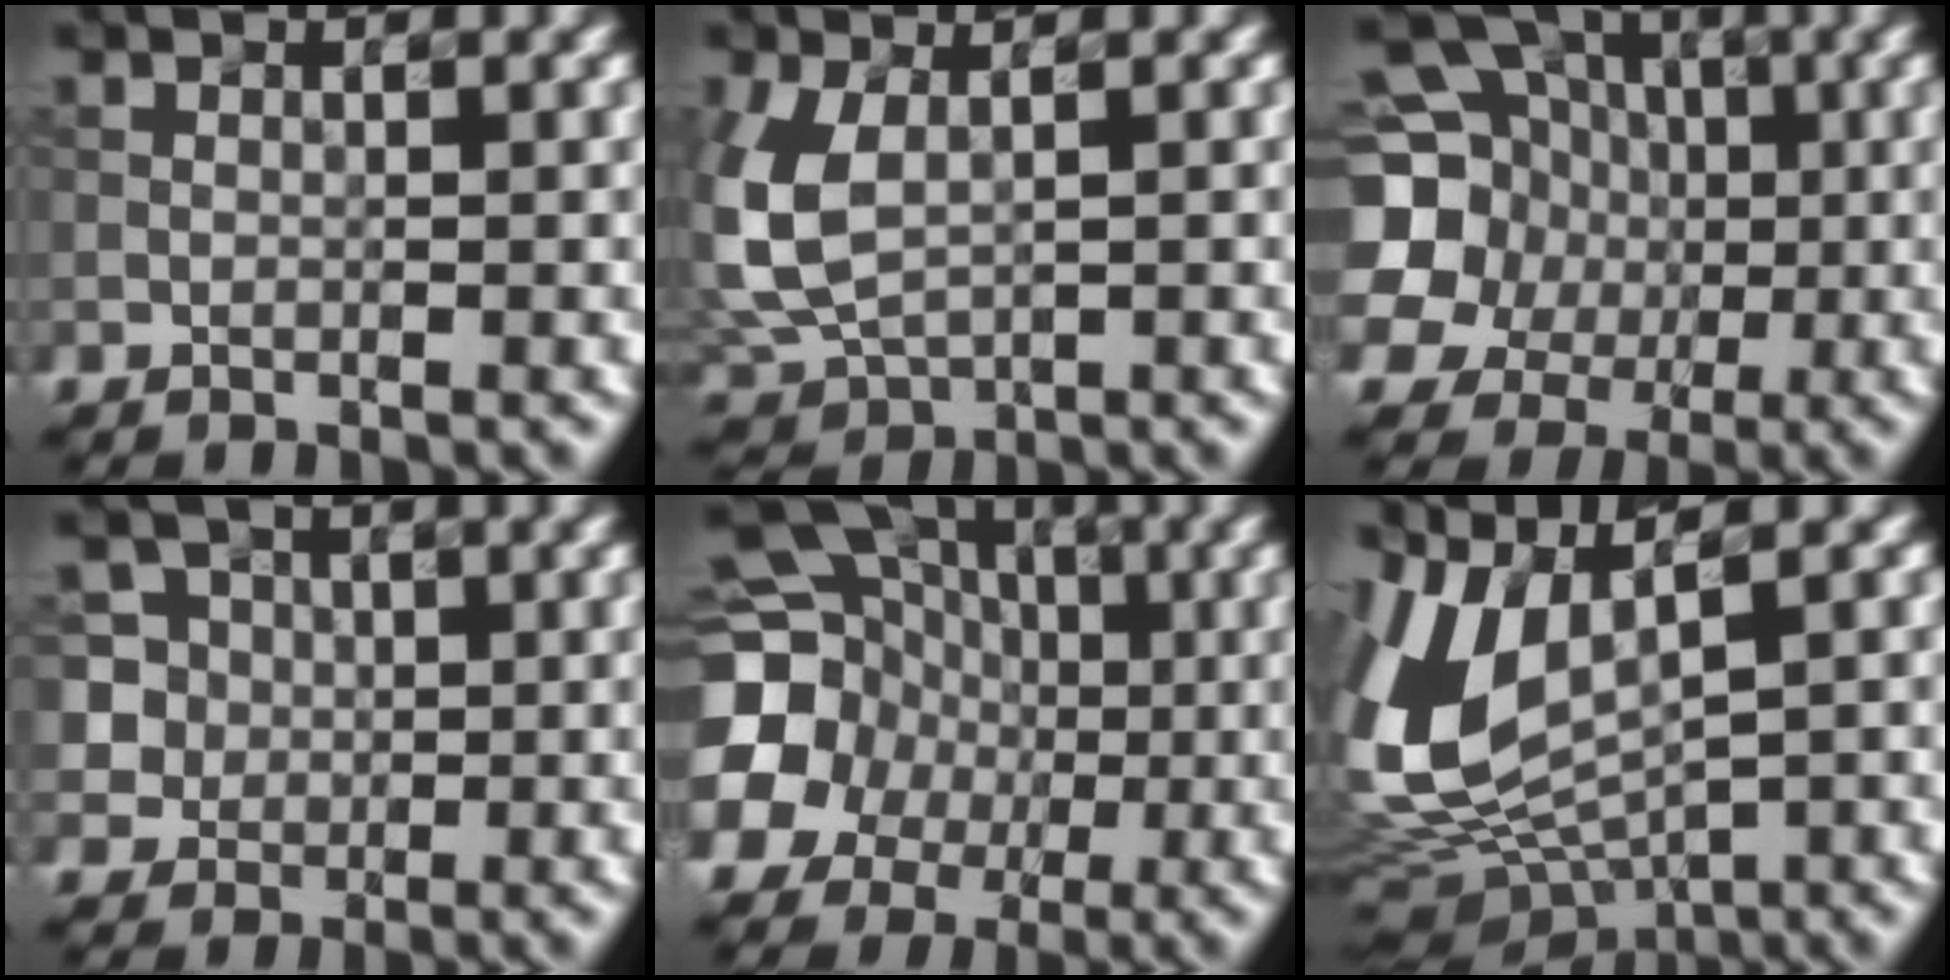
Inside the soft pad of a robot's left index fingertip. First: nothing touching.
{"total": 5.5, "force": [0.4, 3.4, 4.3], "torque": [-0.109, -0.001, 0.015]}
{"total": 17.7, "force": [2.1, 16.1, 7.0], "torque": [-0.169, 0.011, 0.013]}
{"total": 7.2, "force": [2.1, 6.5, 2.2], "torque": [-0.050, 0.028, 0.027]}
{"total": 18.3, "force": [-0.8, 17.4, 5.7], "torque": [-0.162, 0.001, -0.045]}
{"total": 9.5, "force": [1.6, 4.7, 8.1], "torque": [-0.189, -0.010, 0.046]}